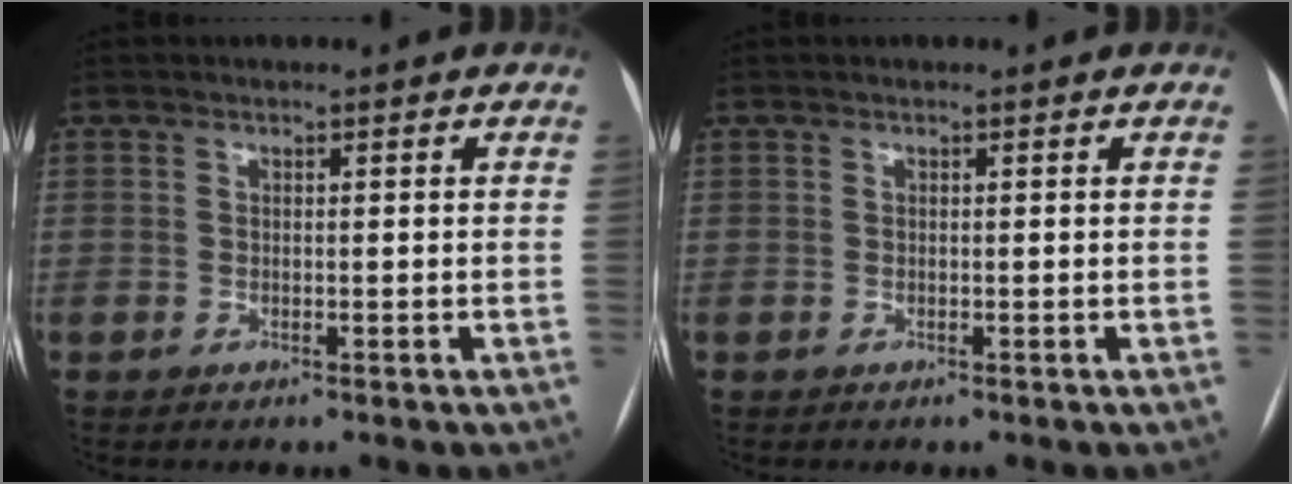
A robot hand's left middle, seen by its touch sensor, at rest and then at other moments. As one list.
[{"total": 0.0}]